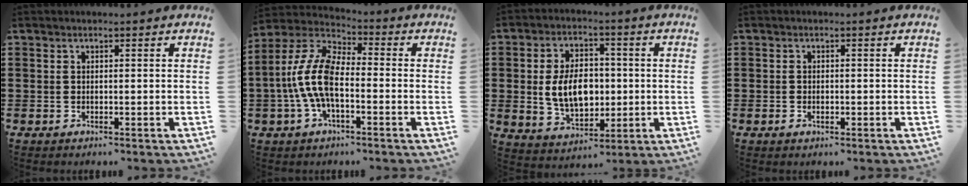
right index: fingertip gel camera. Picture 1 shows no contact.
{"total": 9.9, "force": [-1.9, 4.7, 8.5], "torque": [-0.207, -0.005, -0.041]}
{"total": 8.6, "force": [-0.1, 5.7, 6.5], "torque": [-0.130, 0.004, -0.008]}
{"total": 0.8, "force": [-0.3, 0.4, 0.6], "torque": [-0.012, -0.002, -0.005]}